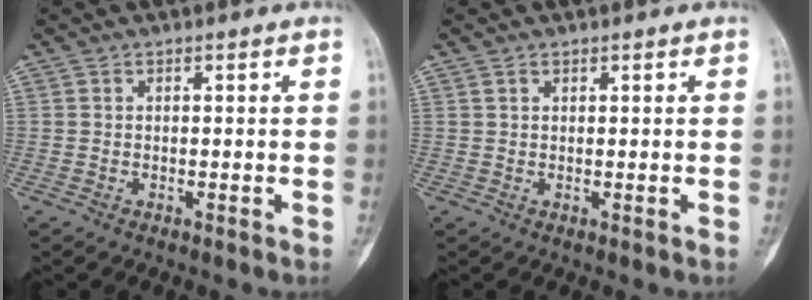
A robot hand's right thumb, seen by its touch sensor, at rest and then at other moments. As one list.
[{"total": 0.7, "force": [0.5, 0.4, 0.3], "torque": [-0.005, 0.000, 0.008]}]